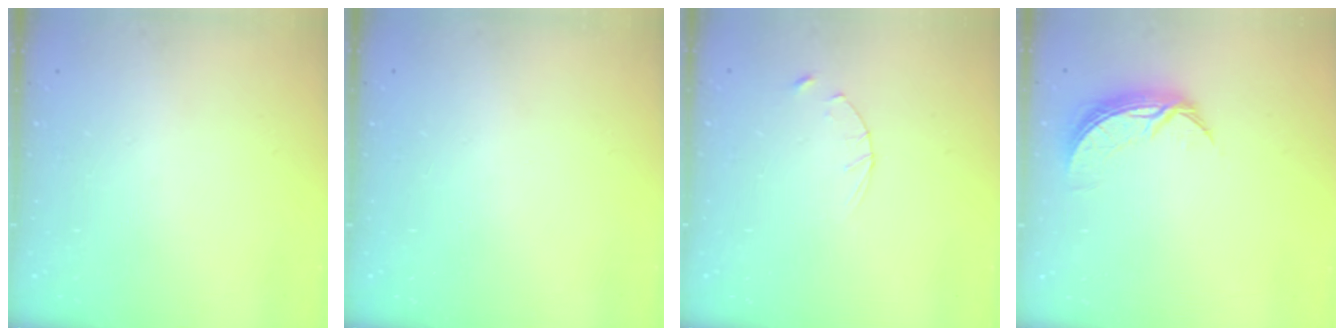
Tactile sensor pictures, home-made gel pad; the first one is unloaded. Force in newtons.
{"total": 0.0}
{"total": 2.8, "press": 2.8, "slide": 0.4}
{"total": 7.6, "press": 7.6, "slide": 0.5}